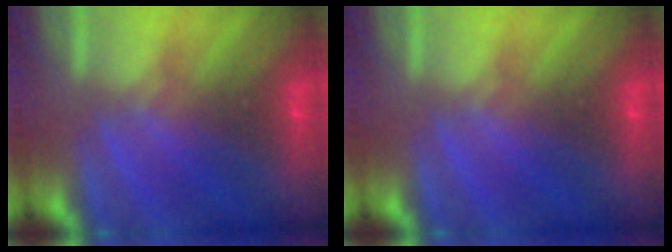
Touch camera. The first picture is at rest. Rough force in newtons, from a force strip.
{"total": 0.0}